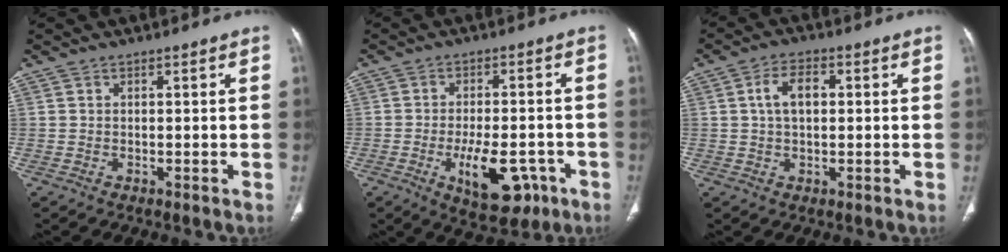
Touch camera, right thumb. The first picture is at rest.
{"total": 11.2, "force": [-4.6, 5.4, 8.7], "torque": [-0.113, 0.013, -0.058]}
{"total": 5.5, "force": [0.8, 3.2, 4.4], "torque": [-0.080, 0.013, 0.013]}